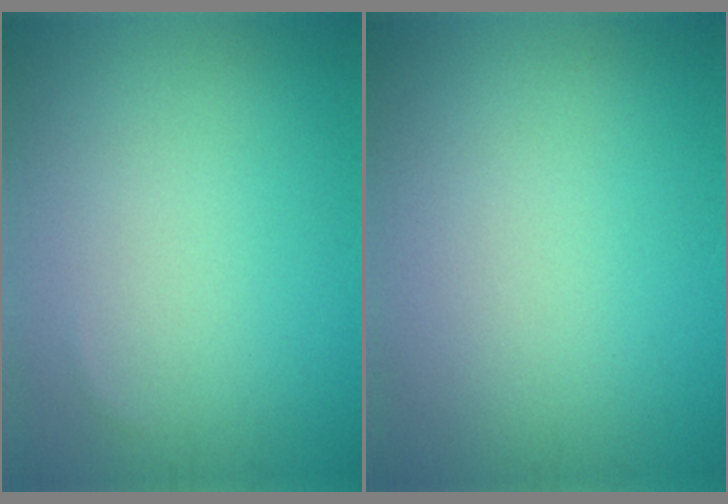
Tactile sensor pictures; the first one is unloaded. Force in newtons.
{"total": 0.0}